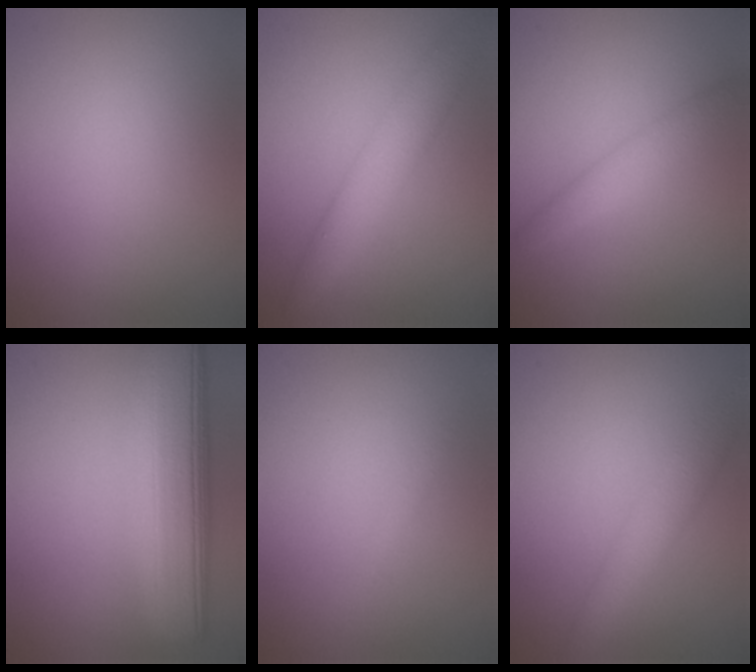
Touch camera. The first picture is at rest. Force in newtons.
{"total": 4.2, "press": 4.2, "slide": 0.2}
{"total": 2.3, "press": 2.3, "slide": 0.0}
{"total": 9.9, "press": 9.8, "slide": 1.1}
{"total": 0.5, "press": 0.5, "slide": 0.0}
{"total": 4.3, "press": 4.3, "slide": 0.0}